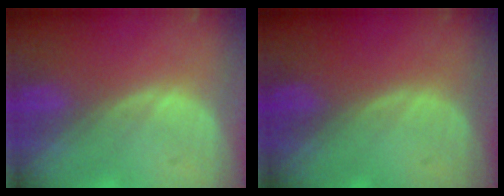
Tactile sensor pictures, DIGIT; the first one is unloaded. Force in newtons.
{"total": 0.0}